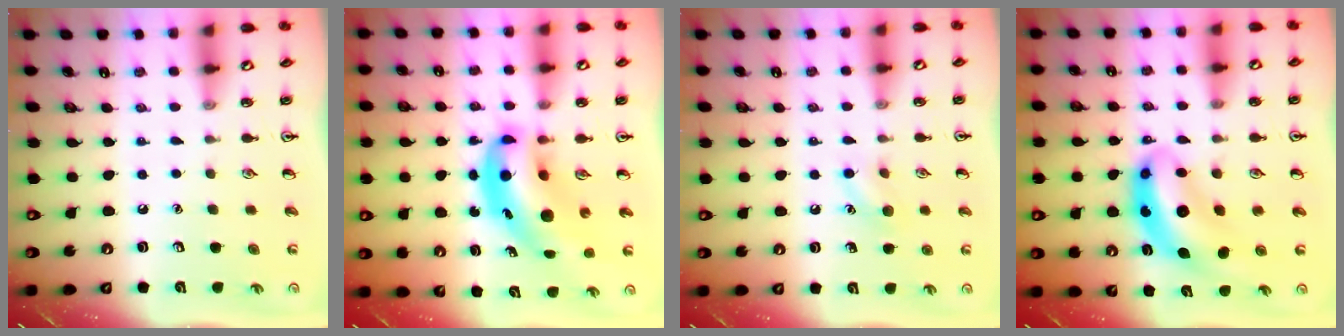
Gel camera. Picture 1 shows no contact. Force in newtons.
{"total": 11.9, "press": 11.5, "slide": 3.3}
{"total": 7.9, "press": 7.6, "slide": 1.8}
{"total": 10.0, "press": 9.5, "slide": 2.9}